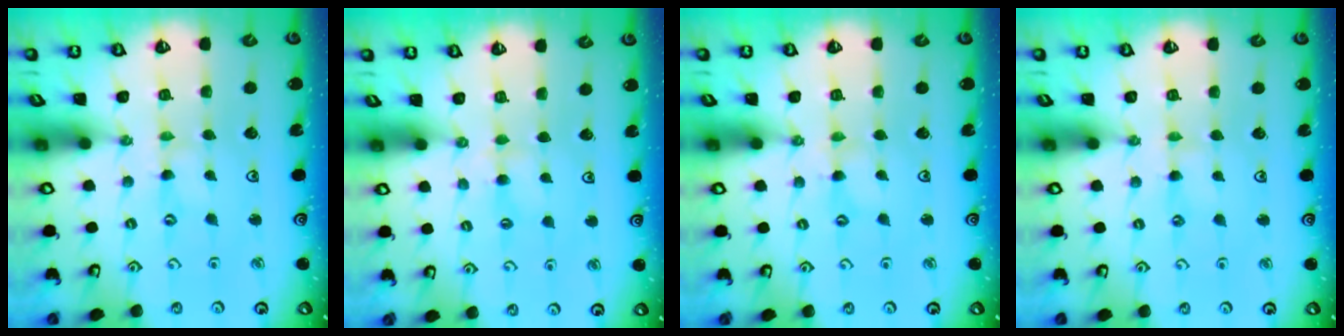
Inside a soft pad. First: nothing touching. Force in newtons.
{"total": 2.9, "press": 2.8, "slide": 0.3}
{"total": 1.3, "press": 1.2, "slide": 0.4}
{"total": 2.1, "press": 2.1, "slide": 0.2}